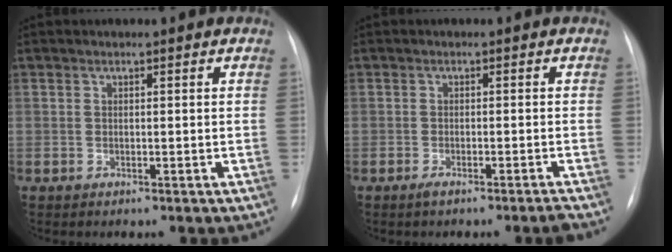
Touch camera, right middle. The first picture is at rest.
{"total": 2.4, "force": [-2.0, -0.5, 1.3], "torque": [-0.024, -0.002, -0.034]}